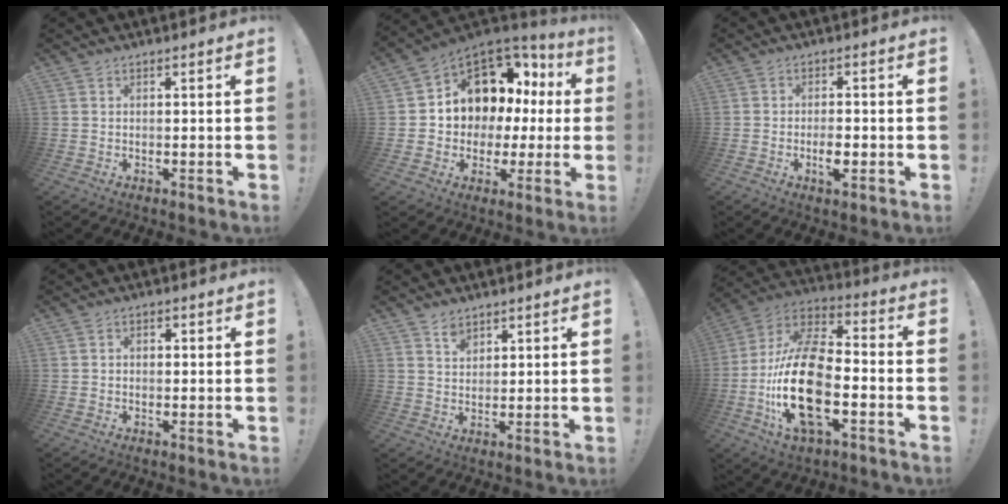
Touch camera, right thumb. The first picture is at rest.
{"total": 10.9, "force": [4.4, 8.7, 5.0], "torque": [-0.076, -0.042, 0.093]}
{"total": 4.2, "force": [-1.6, 1.5, 3.6], "torque": [-0.056, 0.001, -0.029]}
{"total": 1.3, "force": [-0.5, 1.0, 0.7], "torque": [-0.013, 0.005, -0.009]}
{"total": 3.8, "force": [2.8, 2.2, 1.2], "torque": [-0.007, -0.020, 0.048]}
{"total": 23.7, "force": [-5.5, 11.7, 19.9], "torque": [-0.409, 0.027, -0.090]}